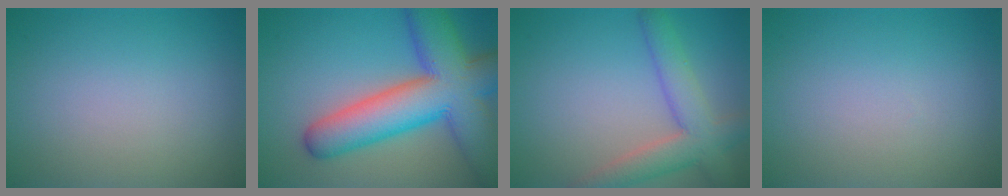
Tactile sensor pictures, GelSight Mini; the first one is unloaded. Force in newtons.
{"total": 12.6, "press": 12.6, "slide": 0.4}
{"total": 5.1, "press": 5.1, "slide": 0.2}
{"total": 0.0}